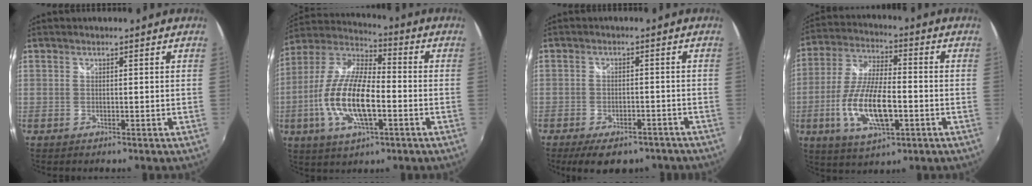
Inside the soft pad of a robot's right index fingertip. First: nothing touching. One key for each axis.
{"total": 16.5, "fx": -4.3, "fy": 6.1, "fz": 14.7, "tx": -0.301, "ty": -0.007, "tz": -0.085}
{"total": 11.0, "fx": -8.4, "fy": 4.5, "fz": 5.6, "tx": -0.119, "ty": -0.015, "tz": -0.114}
{"total": 14.4, "fx": -4.2, "fy": 5.4, "fz": 12.7, "tx": -0.265, "ty": -0.010, "tz": -0.075}